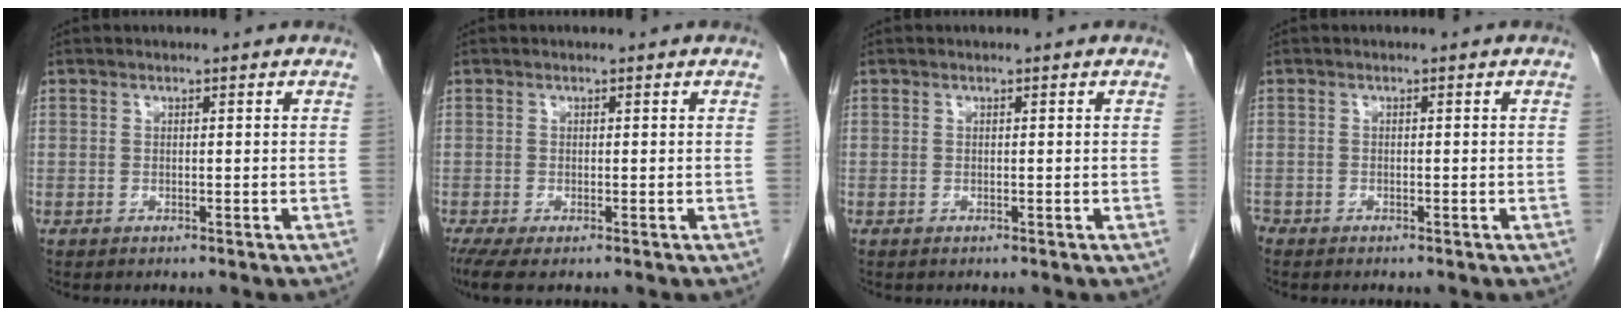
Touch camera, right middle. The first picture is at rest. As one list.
[{"total": 3.5, "force": [-2.1, 0.9, 2.6], "torque": [-0.052, -0.013, -0.037]}, {"total": 0.0}, {"total": 1.0, "force": [-0.9, 0.4, 0.1], "torque": [-0.005, -0.001, -0.016]}]